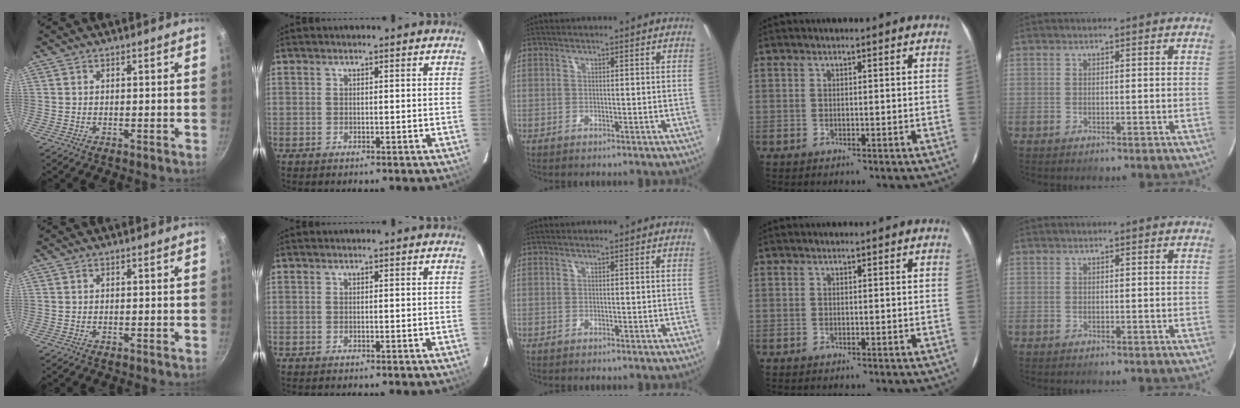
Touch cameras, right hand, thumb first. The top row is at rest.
{}